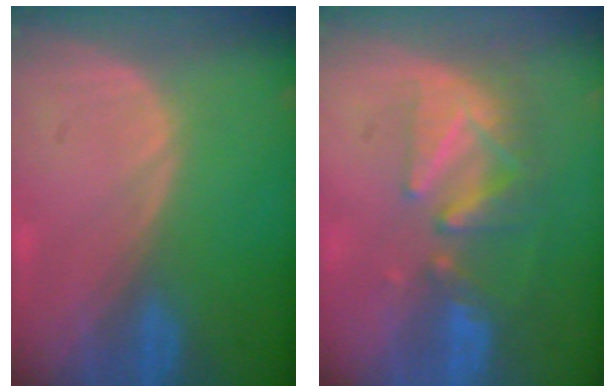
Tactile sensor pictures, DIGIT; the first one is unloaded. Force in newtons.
{"total": 8.2, "press": 7.5, "slide": 3.3}